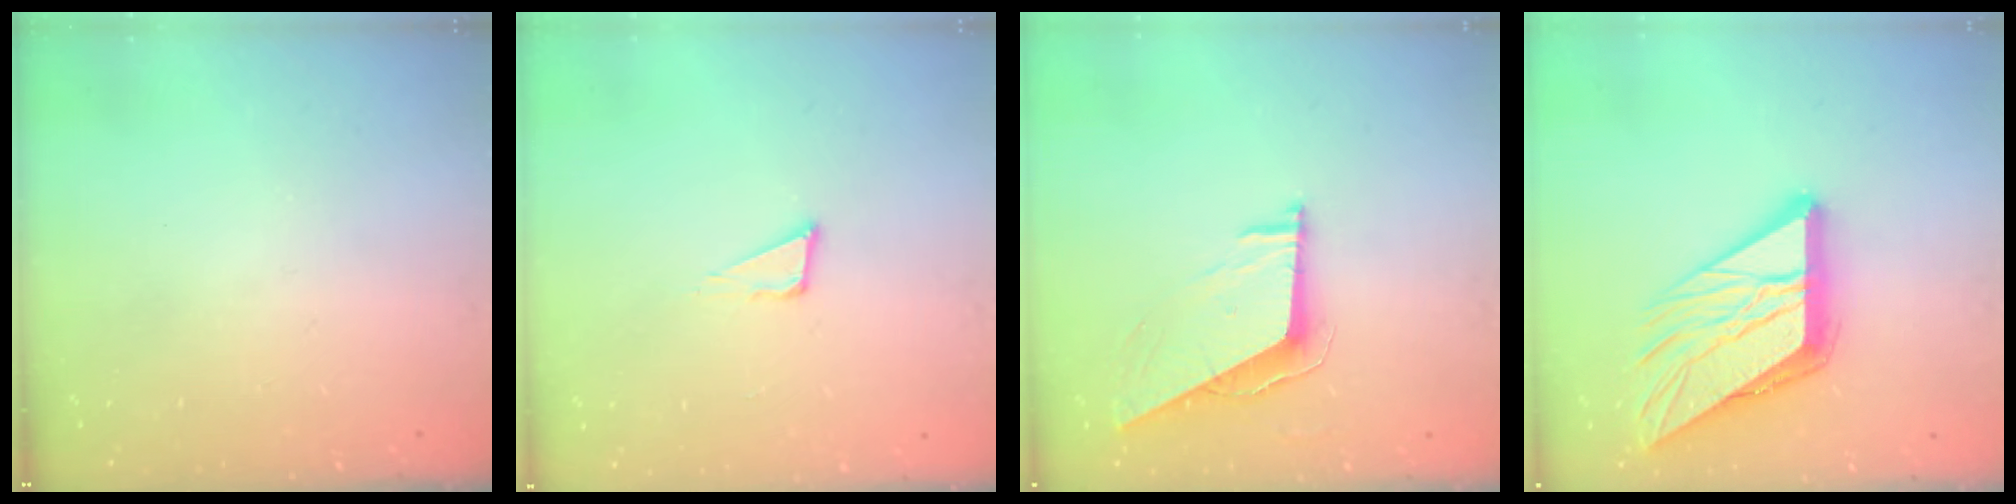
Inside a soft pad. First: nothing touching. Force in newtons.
{"total": 3.8, "press": 3.7, "slide": 0.9}
{"total": 7.5, "press": 7.5, "slide": 0.1}
{"total": 17.6, "press": 17.4, "slide": 2.1}